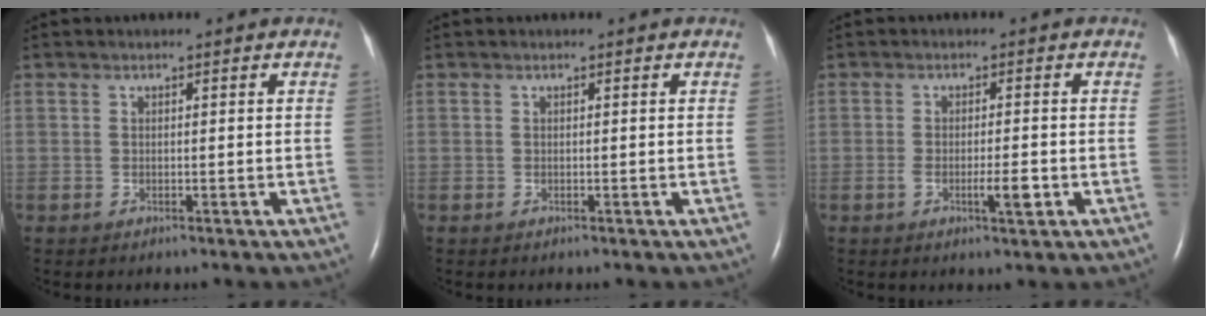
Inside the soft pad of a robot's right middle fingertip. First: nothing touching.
{"total": 0.0}
{"total": 3.2, "force": [-1.1, 0.4, 3.0], "torque": [-0.052, -0.002, -0.016]}